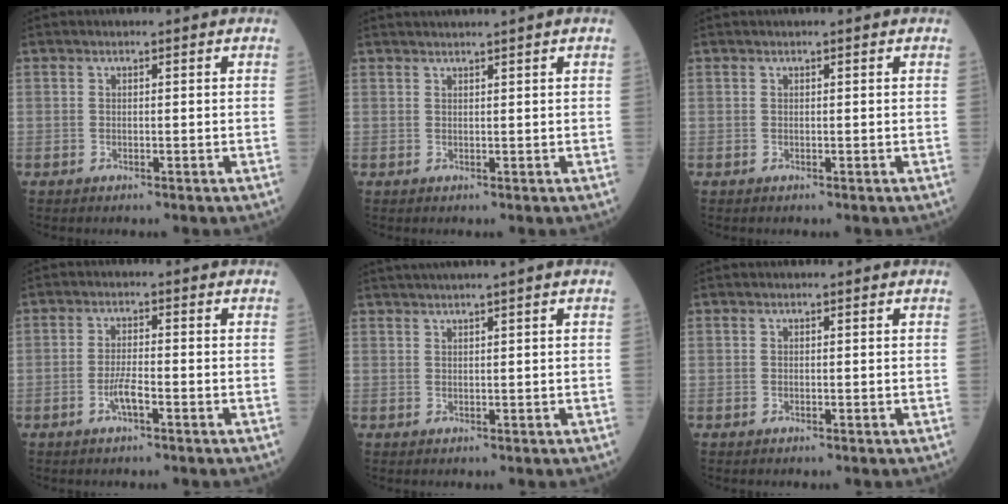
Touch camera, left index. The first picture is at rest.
{"total": 3.0, "force": [2.5, -1.0, 1.3], "torque": [-0.010, 0.016, 0.044]}
{"total": 0.0}
{"total": 3.0, "force": [-1.5, 0.4, 2.6], "torque": [-0.054, 0.000, -0.030]}
{"total": 3.4, "force": [2.6, -1.1, 2.0], "torque": [-0.031, 0.015, 0.050]}
{"total": 0.0}